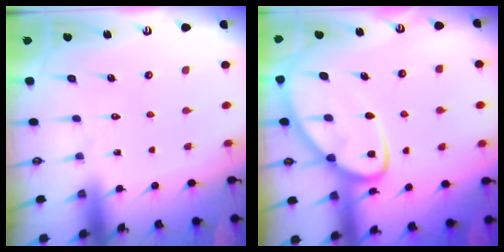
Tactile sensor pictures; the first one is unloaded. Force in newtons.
{"total": 12.6, "press": 12.6, "slide": 1.2}